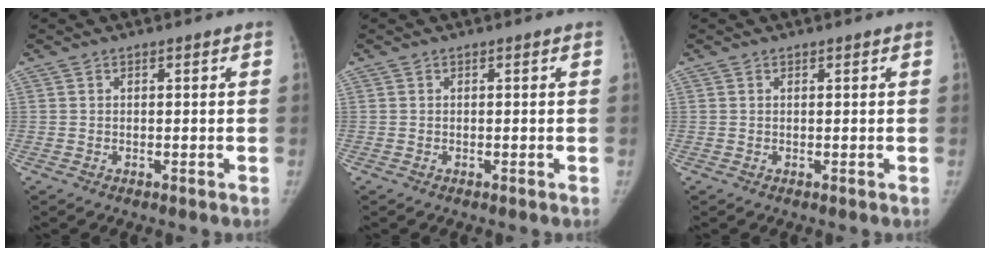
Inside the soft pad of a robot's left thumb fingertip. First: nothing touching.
{"total": 0.0}
{"total": 0.0}